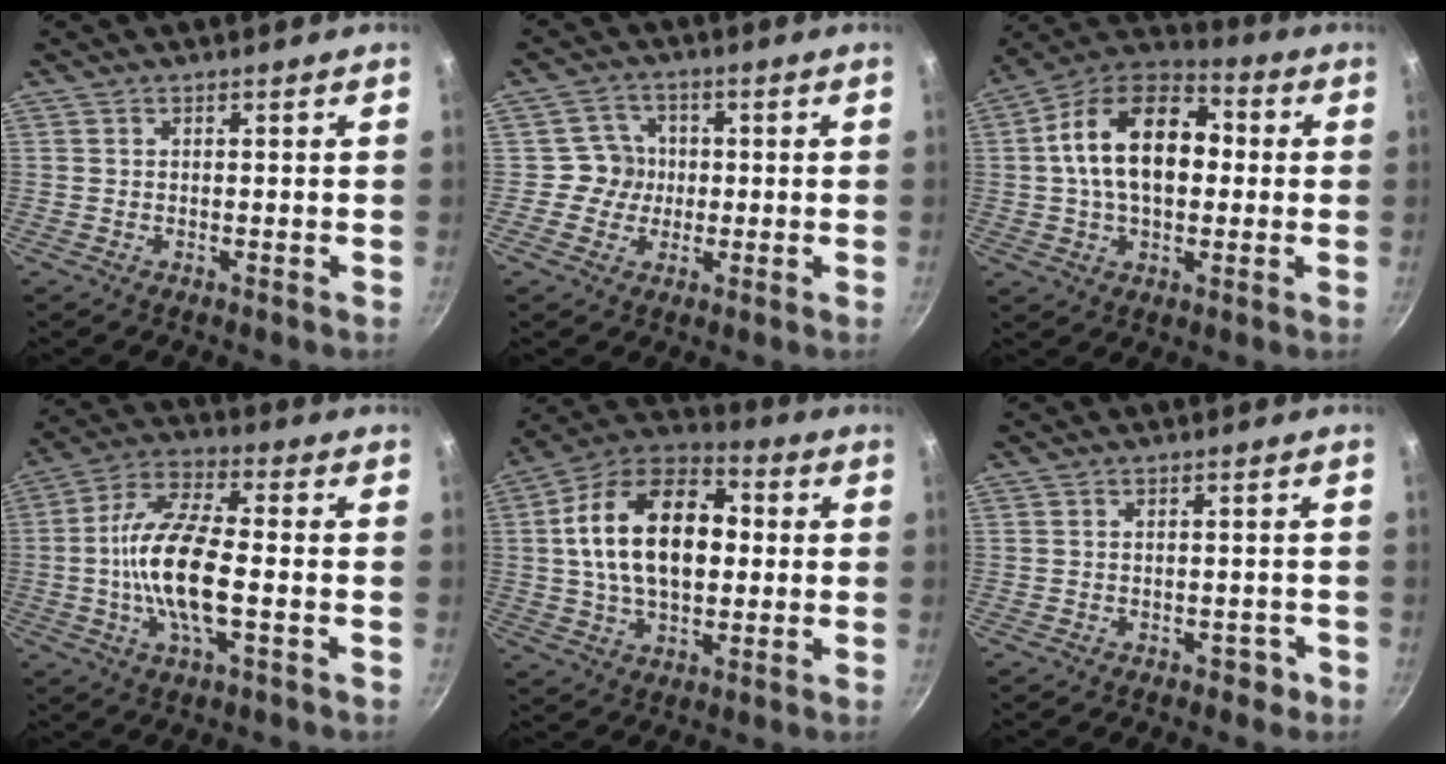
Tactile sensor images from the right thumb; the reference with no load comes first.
{"total": 5.3, "force": [-0.4, 5.2, 1.0], "torque": [0.020, 0.014, -0.014]}
{"total": 18.7, "force": [1.8, 11.4, 14.6], "torque": [-0.230, 0.030, 0.023]}
{"total": 15.1, "force": [-1.9, 5.4, 13.9], "torque": [-0.284, 0.021, -0.041]}
{"total": 20.6, "force": [1.9, 12.3, 16.4], "torque": [-0.268, 0.023, 0.027]}
{"total": 2.2, "force": [-1.3, 1.5, 0.9], "torque": [-0.002, 0.013, -0.014]}